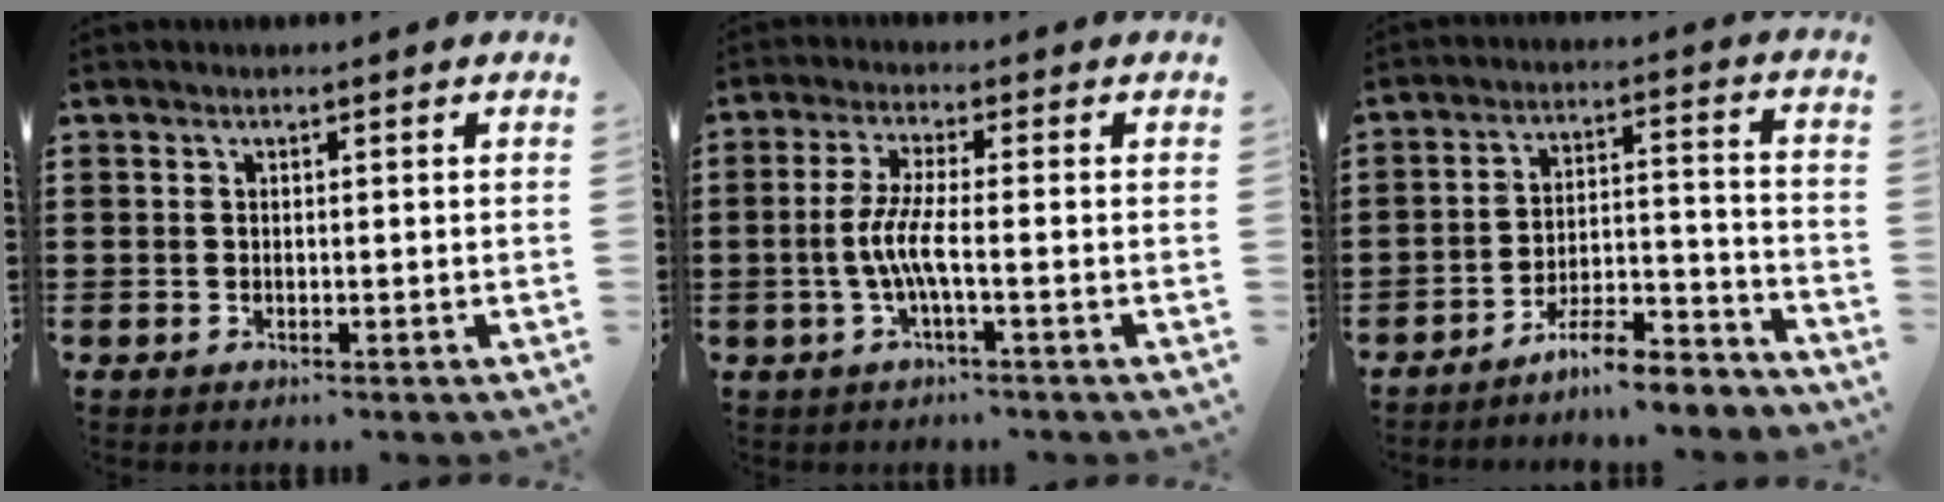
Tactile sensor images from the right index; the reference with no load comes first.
{"total": 5.3, "force": [-1.4, 0.5, 5.1], "torque": [-0.120, -0.012, -0.036]}
{"total": 7.6, "force": [-7.1, 0.6, 2.8], "torque": [-0.039, 0.014, -0.131]}